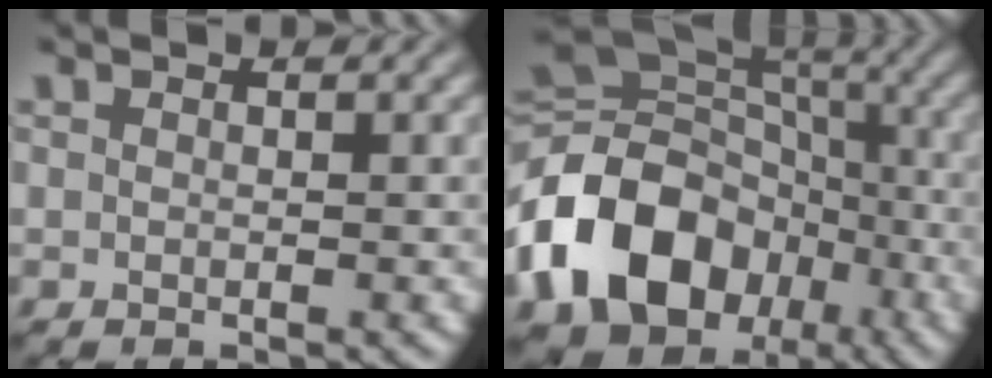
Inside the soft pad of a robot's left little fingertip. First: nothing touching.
{"total": 17.3, "force": [-6.3, 12.9, 9.6], "torque": [-0.213, -0.001, -0.122]}